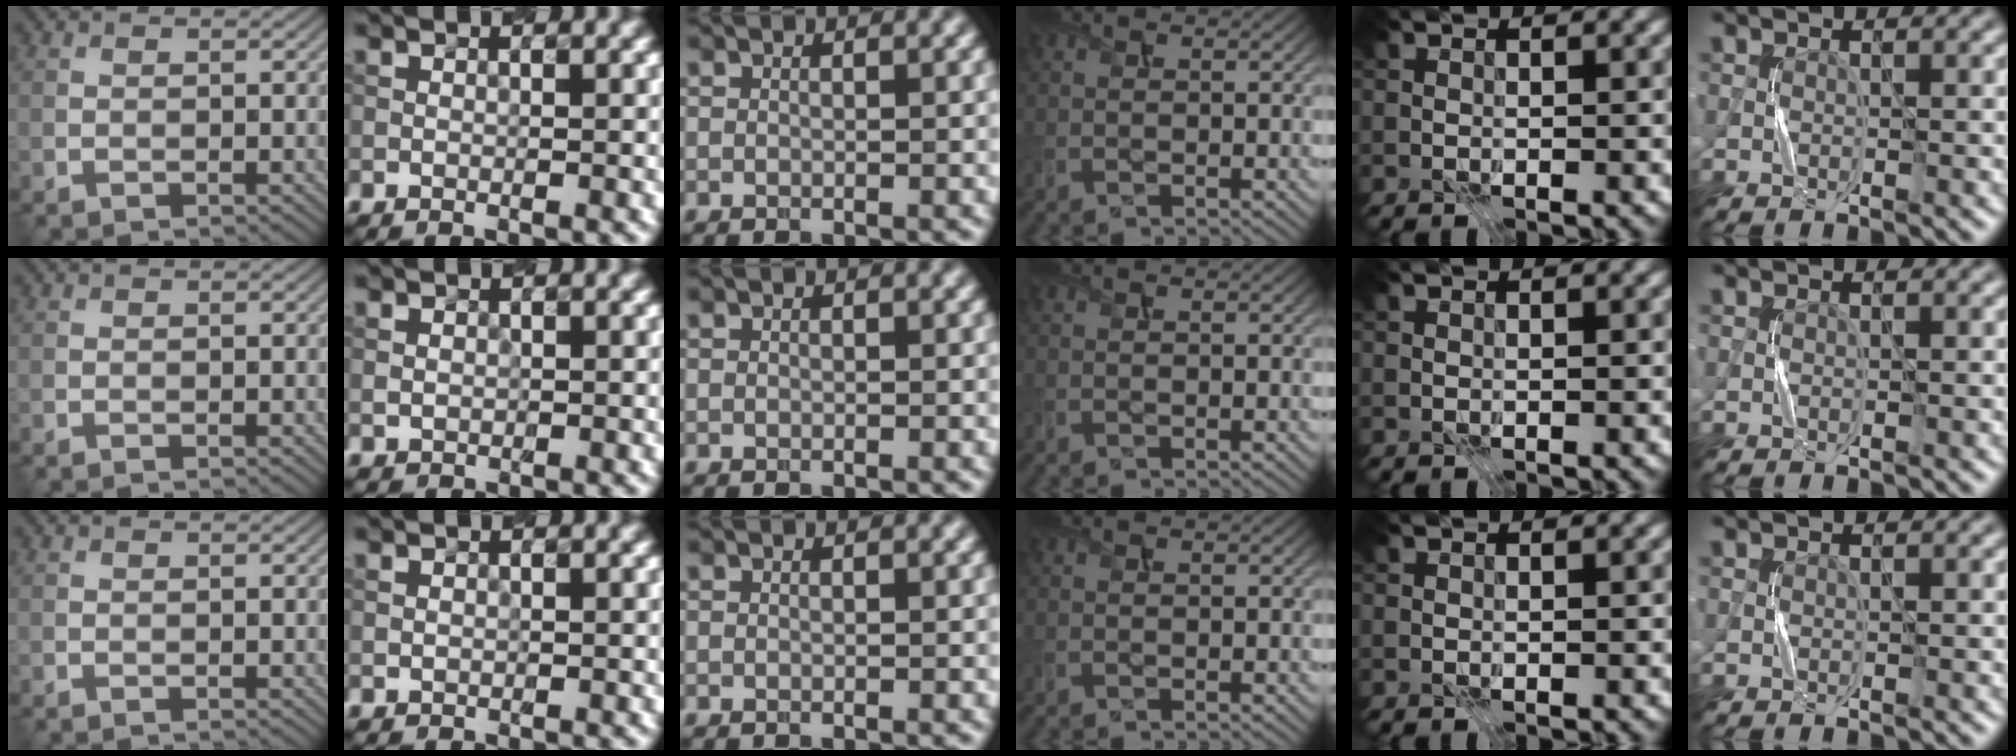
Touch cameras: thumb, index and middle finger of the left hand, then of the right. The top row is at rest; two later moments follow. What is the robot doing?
{"motion": "press", "object": "calculator"}